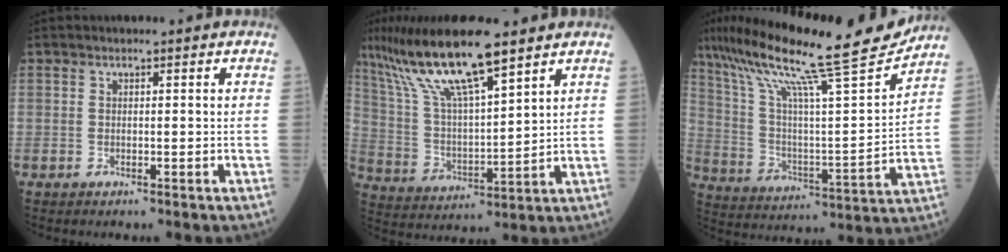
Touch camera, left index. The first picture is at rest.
{"total": 14.9, "force": [11.0, 1.4, 10.0], "torque": [-0.203, 0.010, 0.210]}
{"total": 23.5, "force": [19.4, 0.3, 13.2], "torque": [-0.236, -0.004, 0.312]}